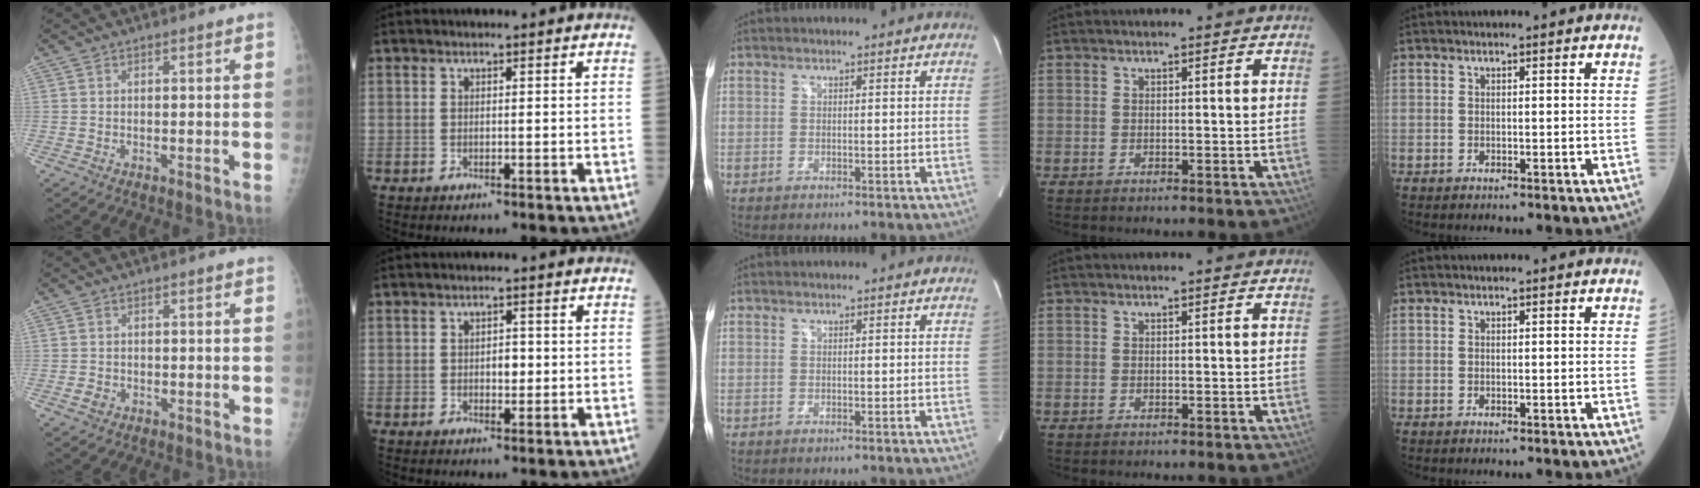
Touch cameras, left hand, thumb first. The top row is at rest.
{"thumb": {"total": 1.6, "force": [-0.8, 1.3, 0.6], "torque": [-0.007, 0.004, -0.013]}, "index": {"total": 2.0, "force": [-0.4, 1.1, 1.6], "torque": [-0.021, -0.002, -0.006]}}